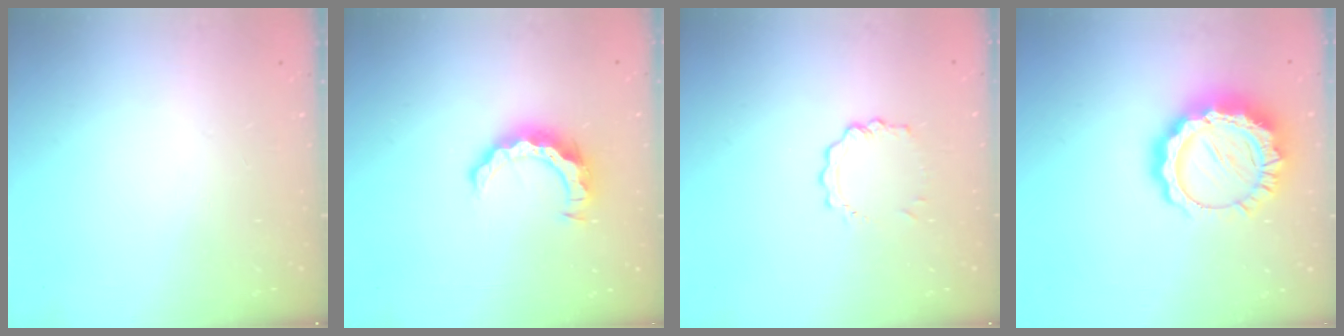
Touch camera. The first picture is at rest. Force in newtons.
{"total": 8.9, "press": 8.9, "slide": 0.9}
{"total": 4.0, "press": 4.0, "slide": 0.4}
{"total": 16.4, "press": 16.3, "slide": 1.4}